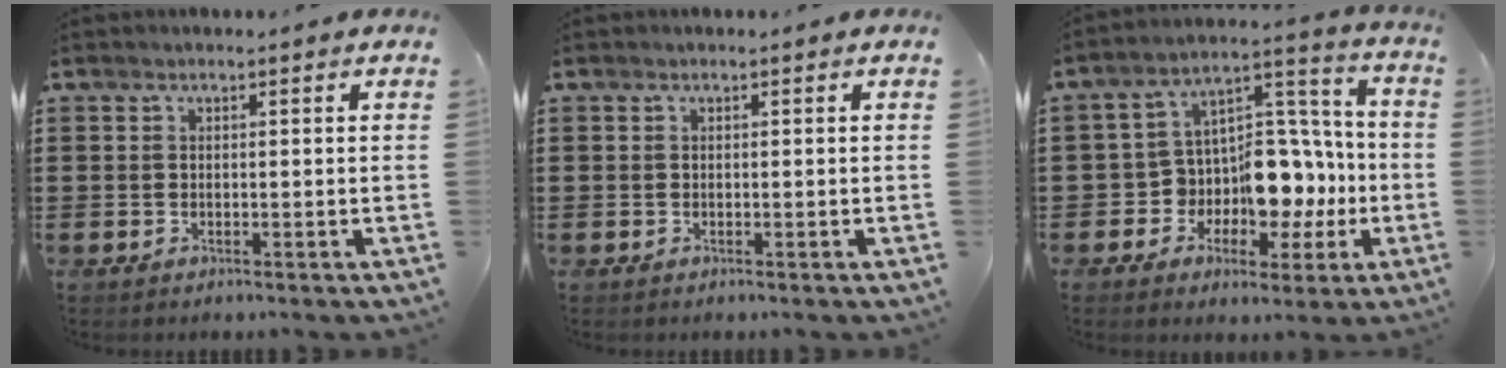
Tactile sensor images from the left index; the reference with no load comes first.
{"total": 0.0}
{"total": 9.8, "force": [-1.8, 8.6, 4.4], "torque": [-0.083, -0.007, -0.023]}